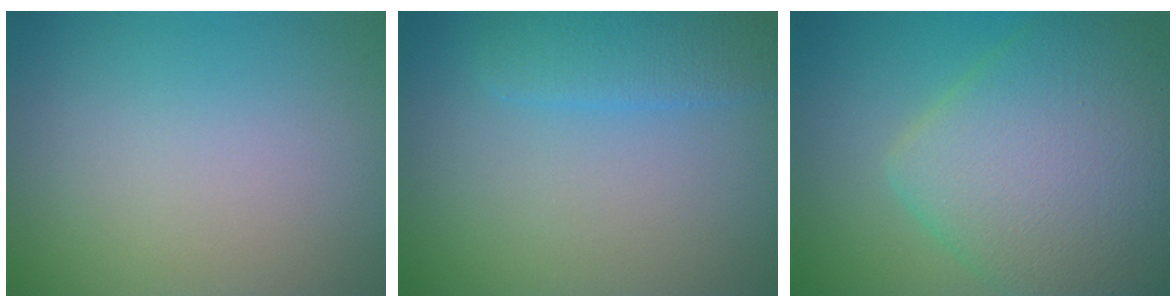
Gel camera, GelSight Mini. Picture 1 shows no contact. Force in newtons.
{"total": 2.8, "press": 2.8, "slide": 0.1}
{"total": 10.1, "press": 10.1, "slide": 0.2}